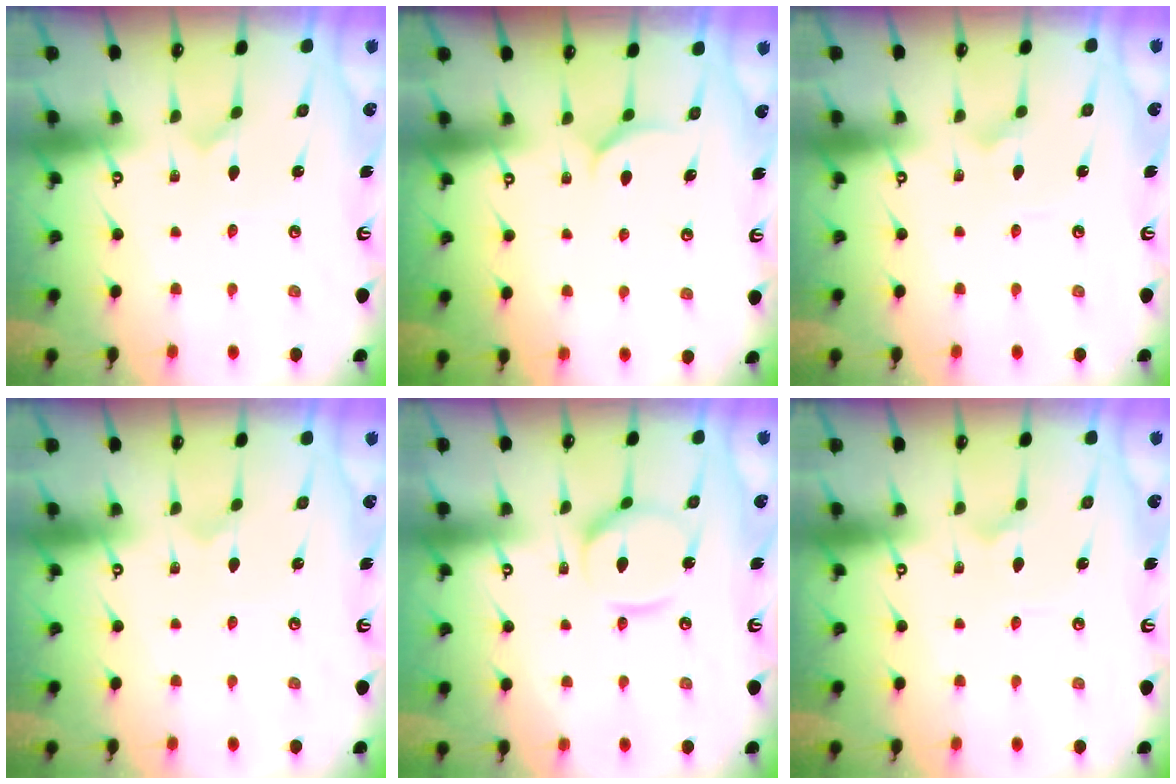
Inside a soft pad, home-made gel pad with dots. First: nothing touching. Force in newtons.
{"total": 6.4, "press": 6.4, "slide": 0.5}
{"total": 1.6, "press": 1.6, "slide": 0.0}
{"total": 0.0}
{"total": 10.0, "press": 10.0, "slide": 1.0}
{"total": 3.7, "press": 3.6, "slide": 0.7}